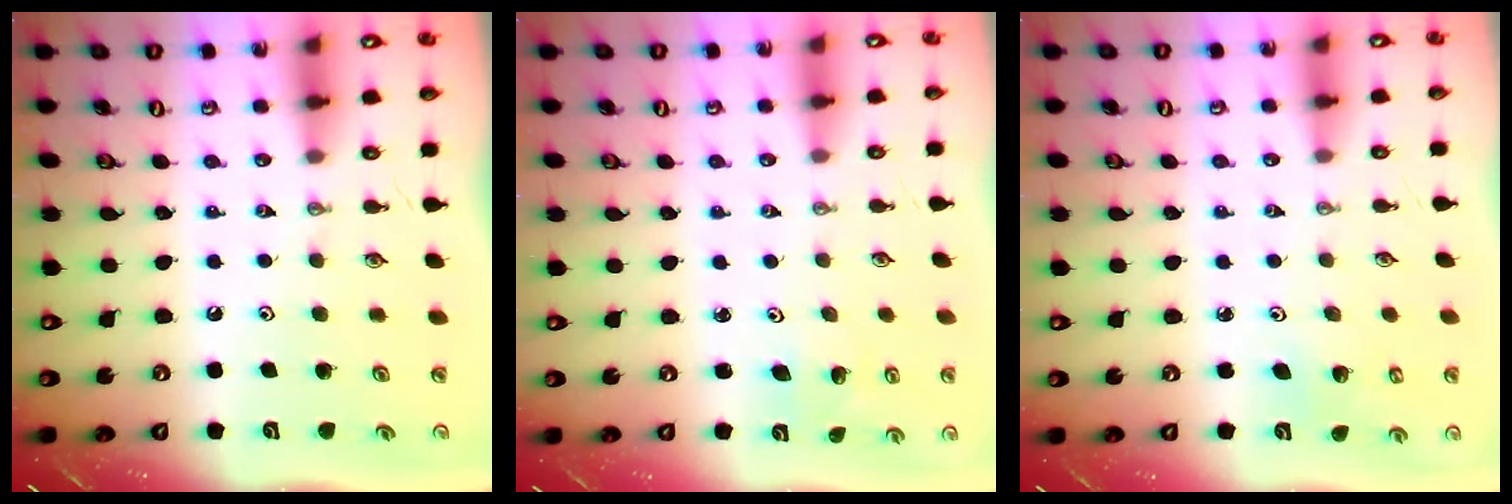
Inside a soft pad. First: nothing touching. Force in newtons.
{"total": 1.9, "press": 1.9, "slide": 0.2}
{"total": 3.0, "press": 2.9, "slide": 0.4}